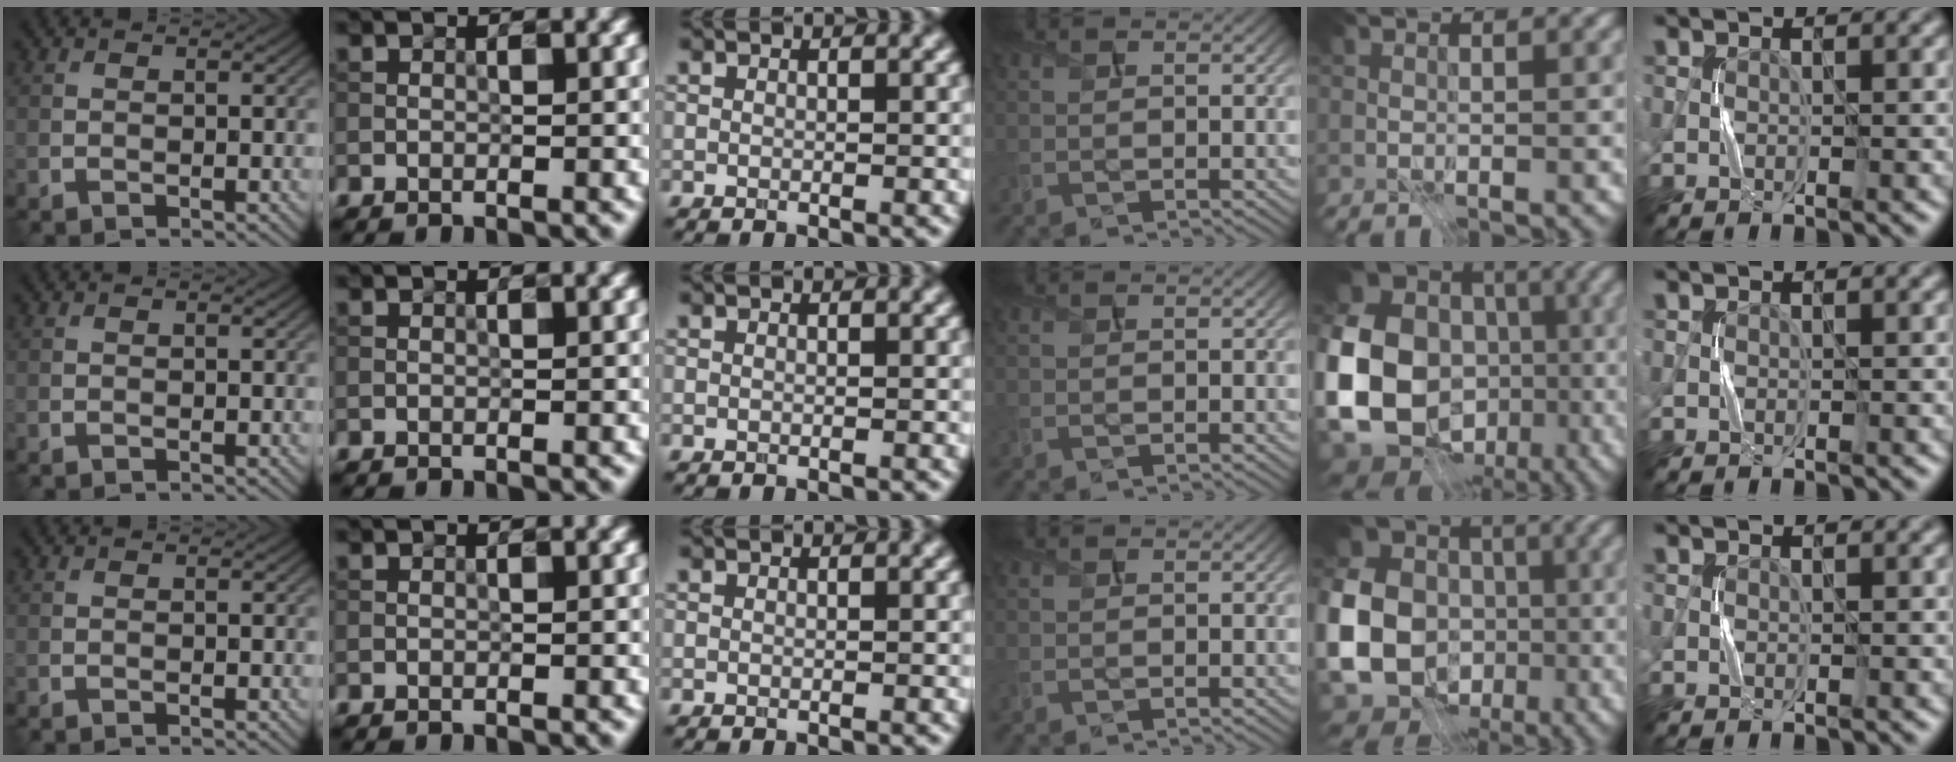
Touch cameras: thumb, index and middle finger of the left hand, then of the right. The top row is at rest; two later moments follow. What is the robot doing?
{"motion": "press", "object": "sticker"}